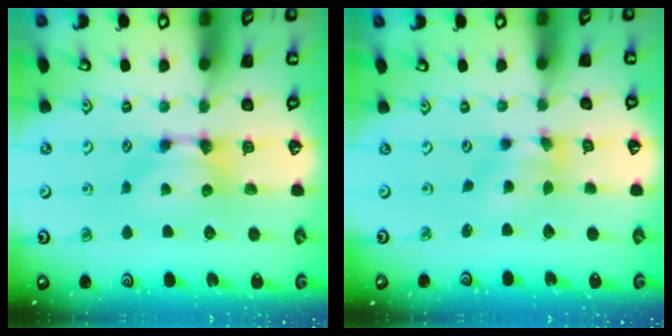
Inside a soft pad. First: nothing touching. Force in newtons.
{"total": 1.8, "press": 1.3, "slide": 1.2}